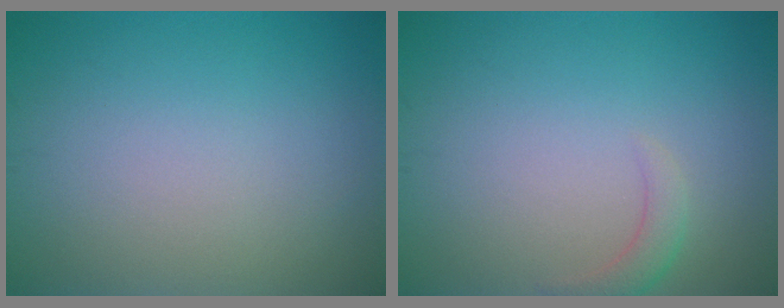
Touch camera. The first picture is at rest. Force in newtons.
{"total": 1.6, "press": 1.6, "slide": 0.3}